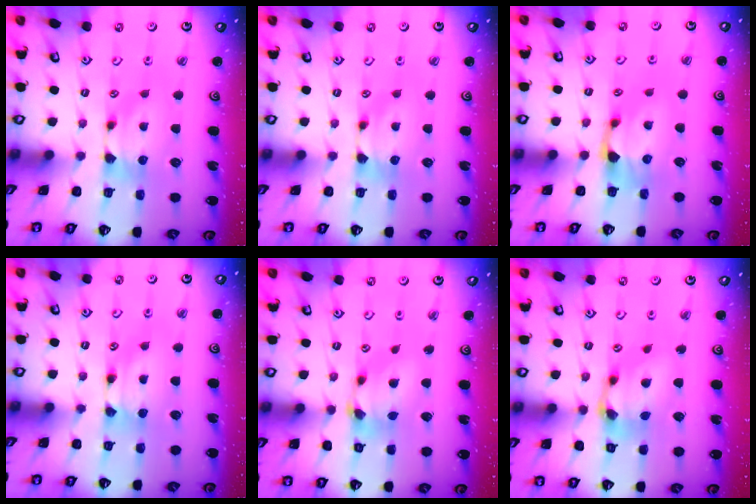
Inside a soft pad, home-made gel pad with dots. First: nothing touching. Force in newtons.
{"total": 0.0}
{"total": 1.9, "press": 1.3, "slide": 1.4}
{"total": 1.8, "press": 1.8, "slide": 0.1}
{"total": 5.9, "press": 5.5, "slide": 1.9}
{"total": 5.7, "press": 5.3, "slide": 2.1}